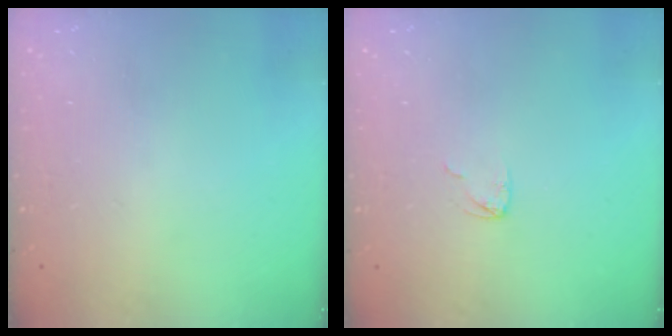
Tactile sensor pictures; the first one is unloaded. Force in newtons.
{"total": 2.9, "press": 2.9, "slide": 0.2}